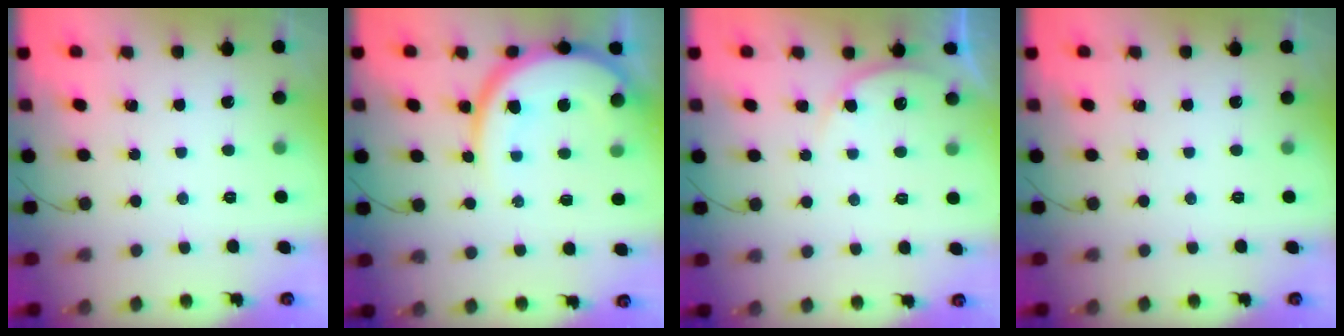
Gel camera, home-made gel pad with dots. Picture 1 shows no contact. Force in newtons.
{"total": 13.4, "press": 13.3, "slide": 1.3}
{"total": 6.5, "press": 6.5, "slide": 0.5}
{"total": 0.0}